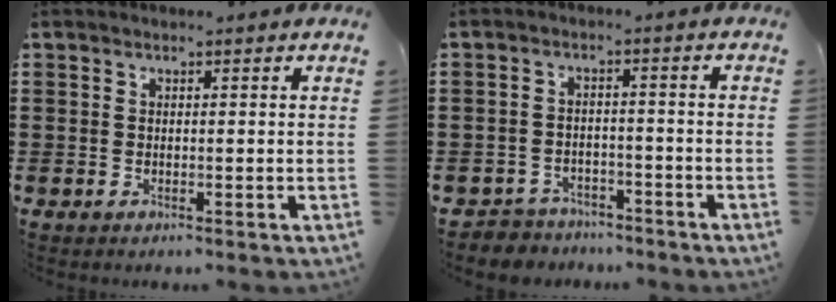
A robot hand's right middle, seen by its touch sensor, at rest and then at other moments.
{"total": 3.3, "force": [-3.2, 0.8, -0.3], "torque": [-0.004, -0.001, -0.069]}